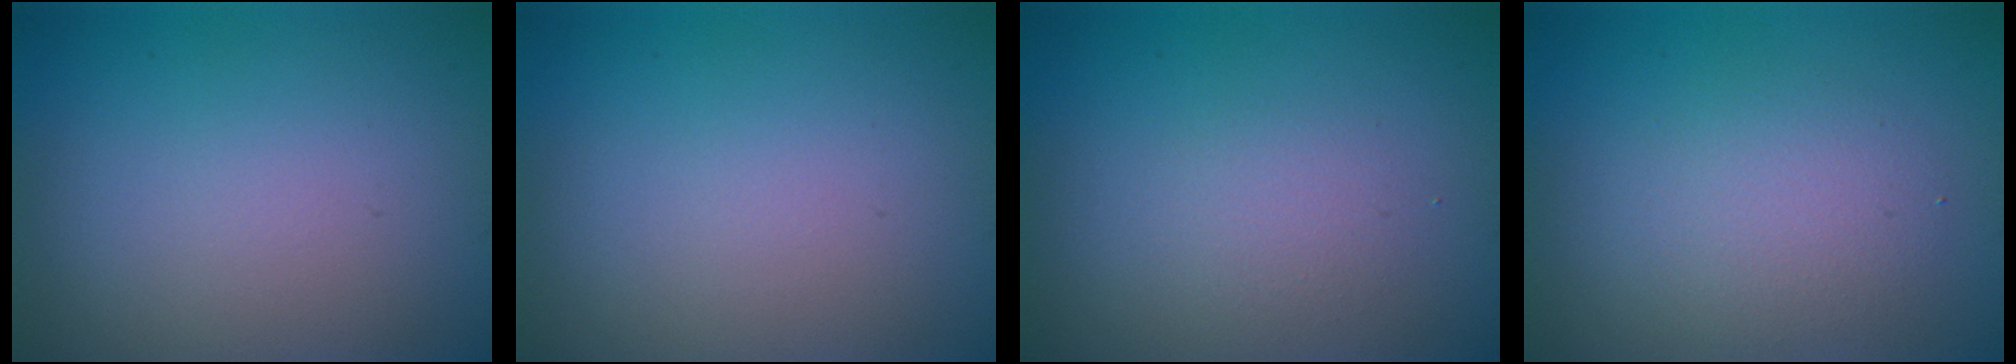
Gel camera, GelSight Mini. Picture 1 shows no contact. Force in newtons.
{"total": 0.0}
{"total": 1.5, "press": 1.5, "slide": 0.1}
{"total": 2.9, "press": 2.9, "slide": 0.3}